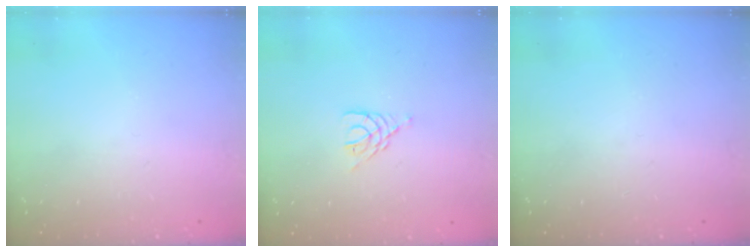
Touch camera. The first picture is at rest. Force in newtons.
{"total": 3.1, "press": 3.0, "slide": 0.5}
{"total": 0.0}